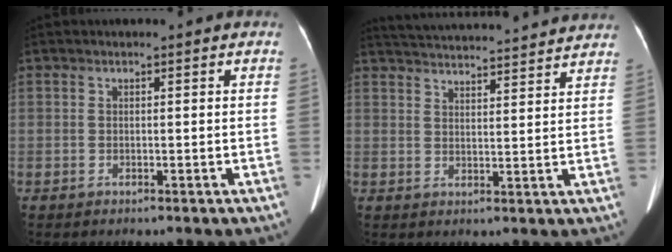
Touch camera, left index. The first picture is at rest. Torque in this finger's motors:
{"motor_torque": [0.34, -1.19, -0.19, -0.03]}